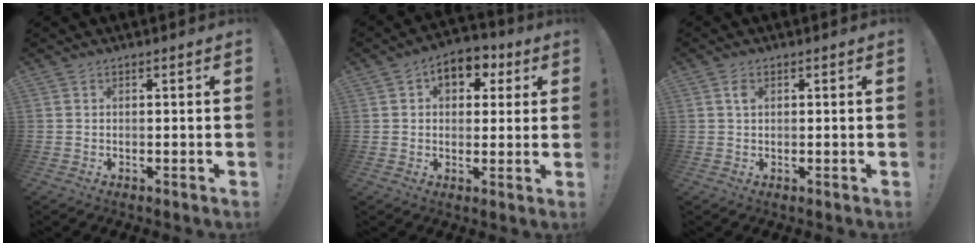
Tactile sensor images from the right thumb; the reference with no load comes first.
{"total": 8.3, "force": [2.9, 6.0, 5.0], "torque": [-0.065, -0.006, 0.053]}
{"total": 1.9, "force": [0.7, 1.1, 1.3], "torque": [-0.016, -0.001, 0.010]}